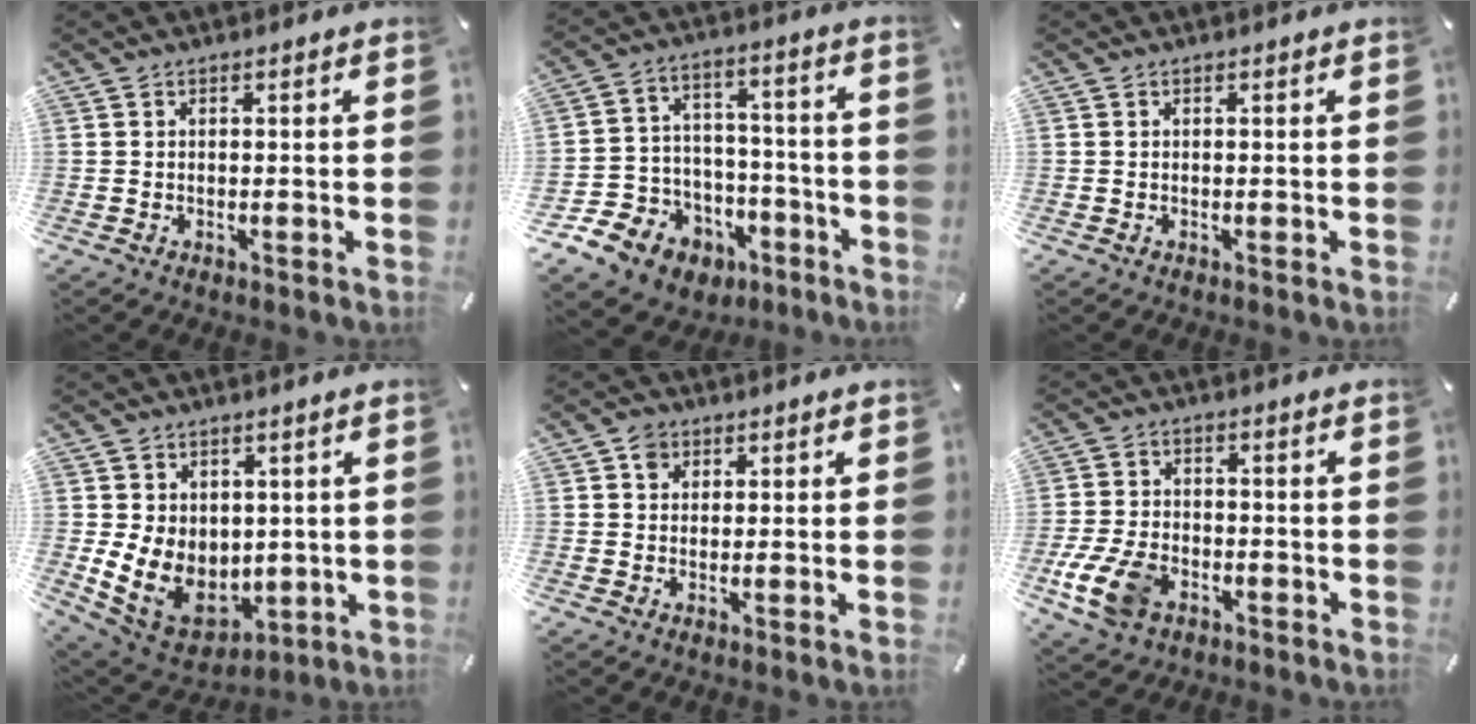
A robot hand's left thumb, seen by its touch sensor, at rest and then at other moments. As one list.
[{"total": 10.3, "force": [-4.5, 9.2, 1.5], "torque": [-0.034, 0.021, -0.065]}, {"total": 0.0}, {"total": 11.5, "force": [-0.1, 10.0, 5.8], "torque": [-0.117, -0.015, 0.010]}, {"total": 3.2, "force": [1.0, 2.9, 1.0], "torque": [-0.007, -0.001, 0.014]}, {"total": 10.3, "force": [-4.5, 6.8, 6.3], "torque": [-0.142, 0.014, -0.080]}]